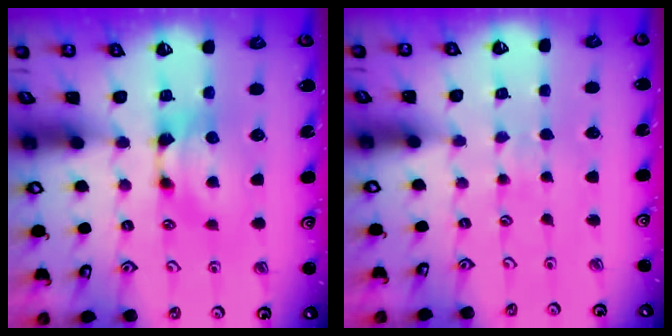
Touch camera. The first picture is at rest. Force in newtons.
{"total": 4.5, "press": 4.5, "slide": 0.1}